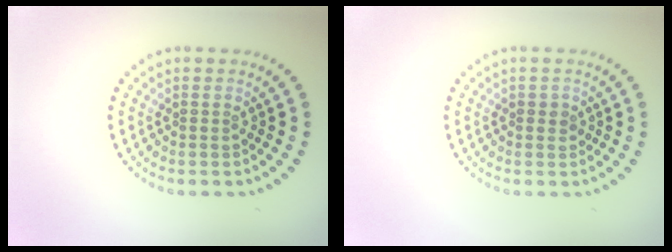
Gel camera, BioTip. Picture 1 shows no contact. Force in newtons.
{"total": 1.0, "press": 0.9, "slide": 0.4}